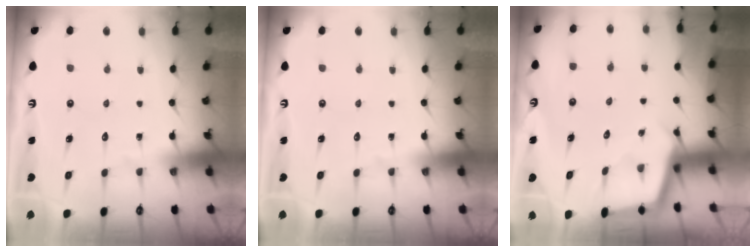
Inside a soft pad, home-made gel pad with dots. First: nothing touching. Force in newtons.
{"total": 0.0}
{"total": 2.4, "press": 2.4, "slide": 0.2}